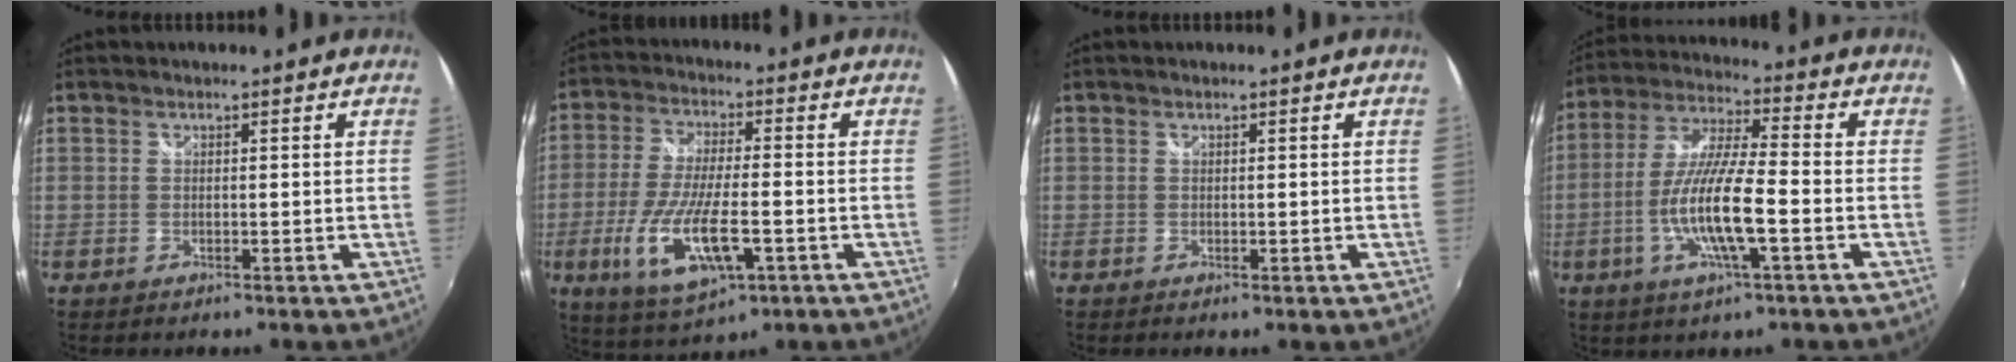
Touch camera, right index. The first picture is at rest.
{"total": 14.2, "force": [-4.7, 4.7, 12.6], "torque": [-0.261, -0.025, -0.082]}
{"total": 0.0}
{"total": 12.9, "force": [-3.9, 1.8, 12.2], "torque": [-0.245, -0.009, -0.073]}